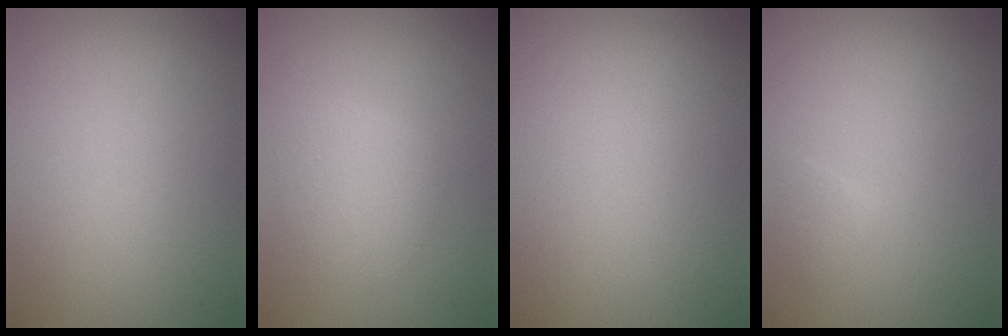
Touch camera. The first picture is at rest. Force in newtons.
{"total": 2.3, "press": 2.3, "slide": 0.2}
{"total": 0.0}
{"total": 0.8, "press": 0.8, "slide": 0.1}